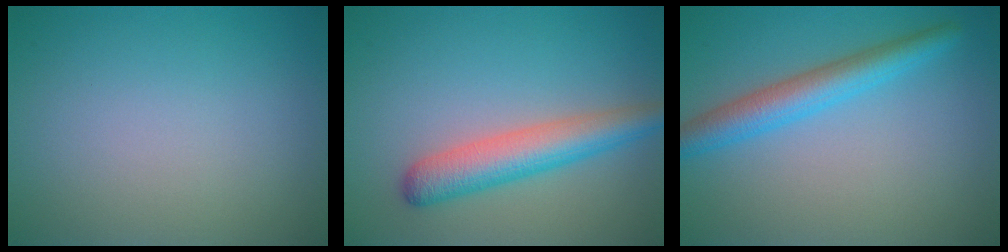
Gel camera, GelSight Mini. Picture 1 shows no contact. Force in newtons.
{"total": 4.6, "press": 4.6, "slide": 0.2}
{"total": 4.0, "press": 4.0, "slide": 0.2}